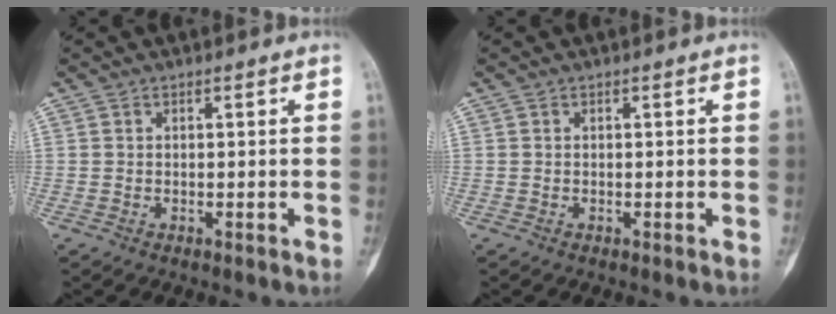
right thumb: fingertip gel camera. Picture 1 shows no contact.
{"total": 0.0}